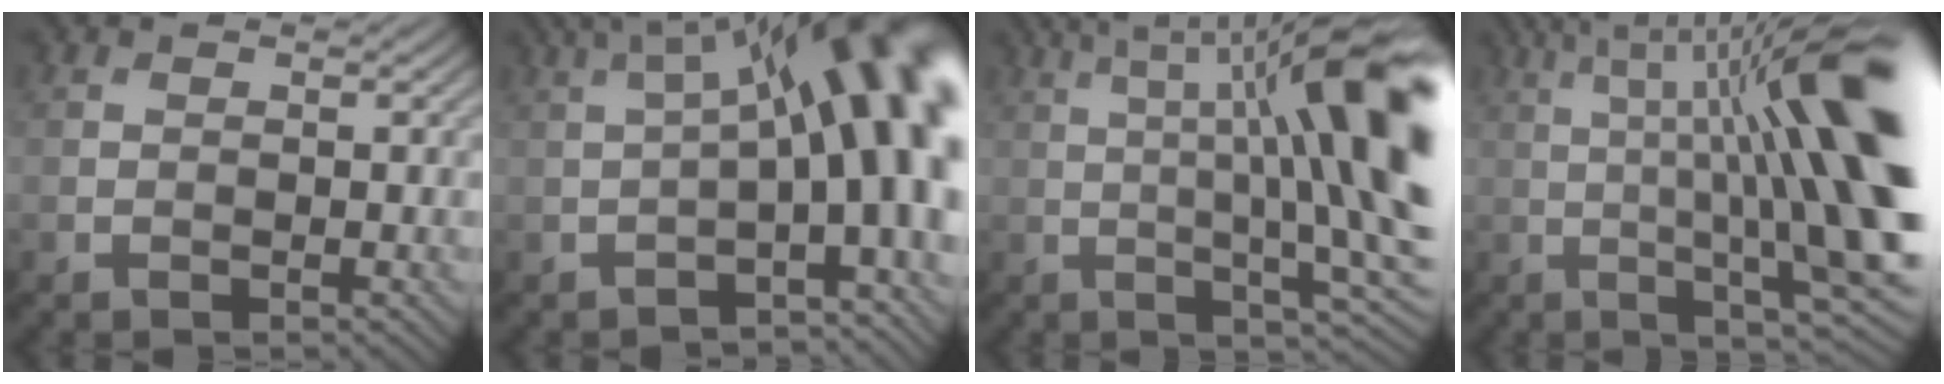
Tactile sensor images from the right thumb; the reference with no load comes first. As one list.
[{"total": 14.7, "force": [0.9, 4.4, 14.0], "torque": [-0.187, 0.022, 0.009]}, {"total": 17.6, "force": [3.1, 4.0, 16.9], "torque": [-0.235, 0.028, 0.059]}, {"total": 19.4, "force": [2.7, 4.6, 18.6], "torque": [-0.259, 0.029, 0.050]}]